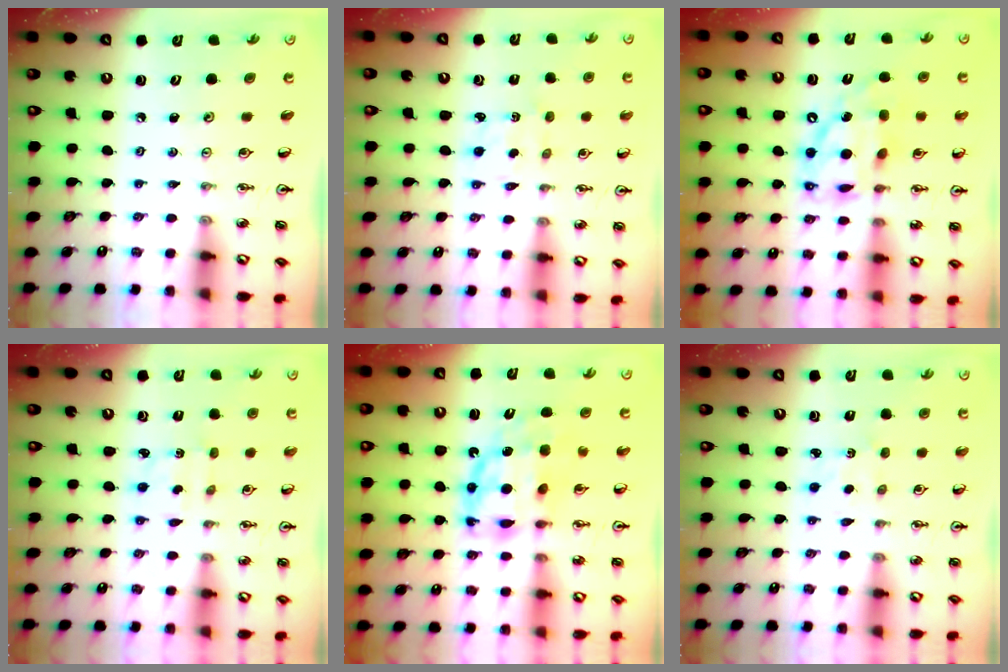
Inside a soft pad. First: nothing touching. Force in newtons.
{"total": 2.0, "press": 1.8, "slide": 0.7}
{"total": 13.4, "press": 13.3, "slide": 1.4}
{"total": 2.8, "press": 2.8, "slide": 0.5}
{"total": 11.5, "press": 11.5, "slide": 1.0}
{"total": 1.5, "press": 1.4, "slide": 0.4}